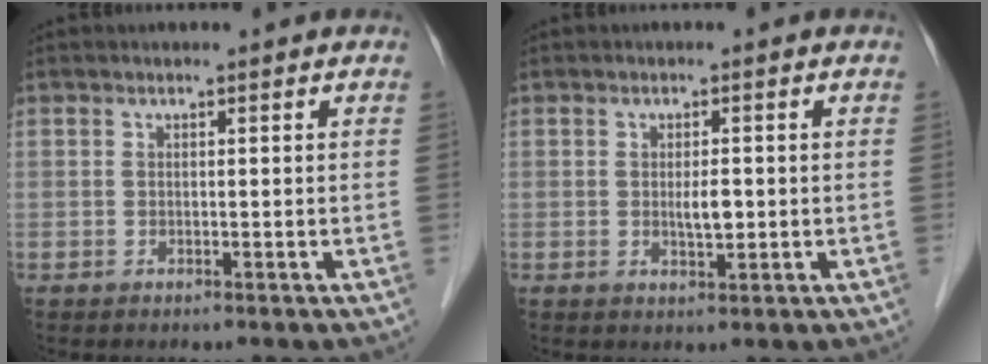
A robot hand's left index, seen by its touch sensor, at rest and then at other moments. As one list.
[{"total": 2.4, "force": [-0.1, 0.8, 2.2], "torque": [-0.040, -0.003, 0.000]}]